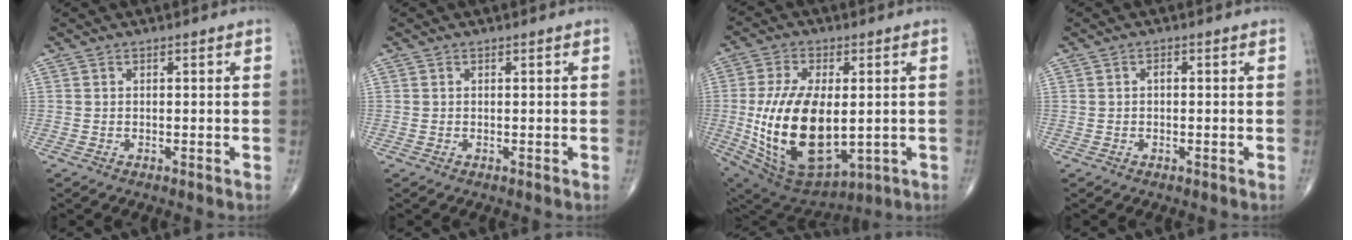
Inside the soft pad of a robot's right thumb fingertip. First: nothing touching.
{"total": 0.0}
{"total": 21.9, "force": [-1.6, 11.5, 18.5], "torque": [-0.356, -0.015, 0.003]}
{"total": 0.8, "force": [0.0, 0.6, 0.6], "torque": [-0.007, 0.002, -0.003]}